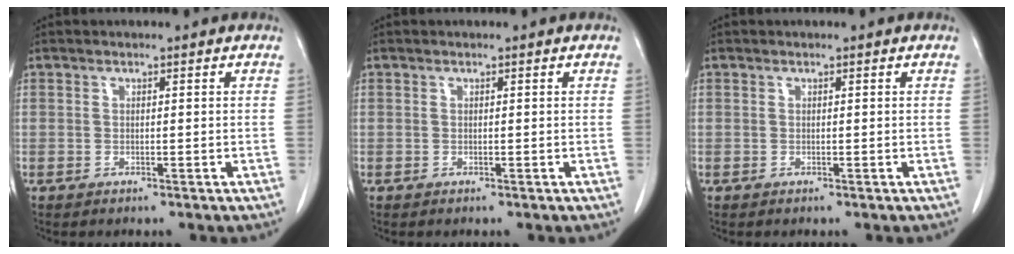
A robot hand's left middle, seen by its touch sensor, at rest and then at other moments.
{"total": 0.0}
{"total": 0.0}